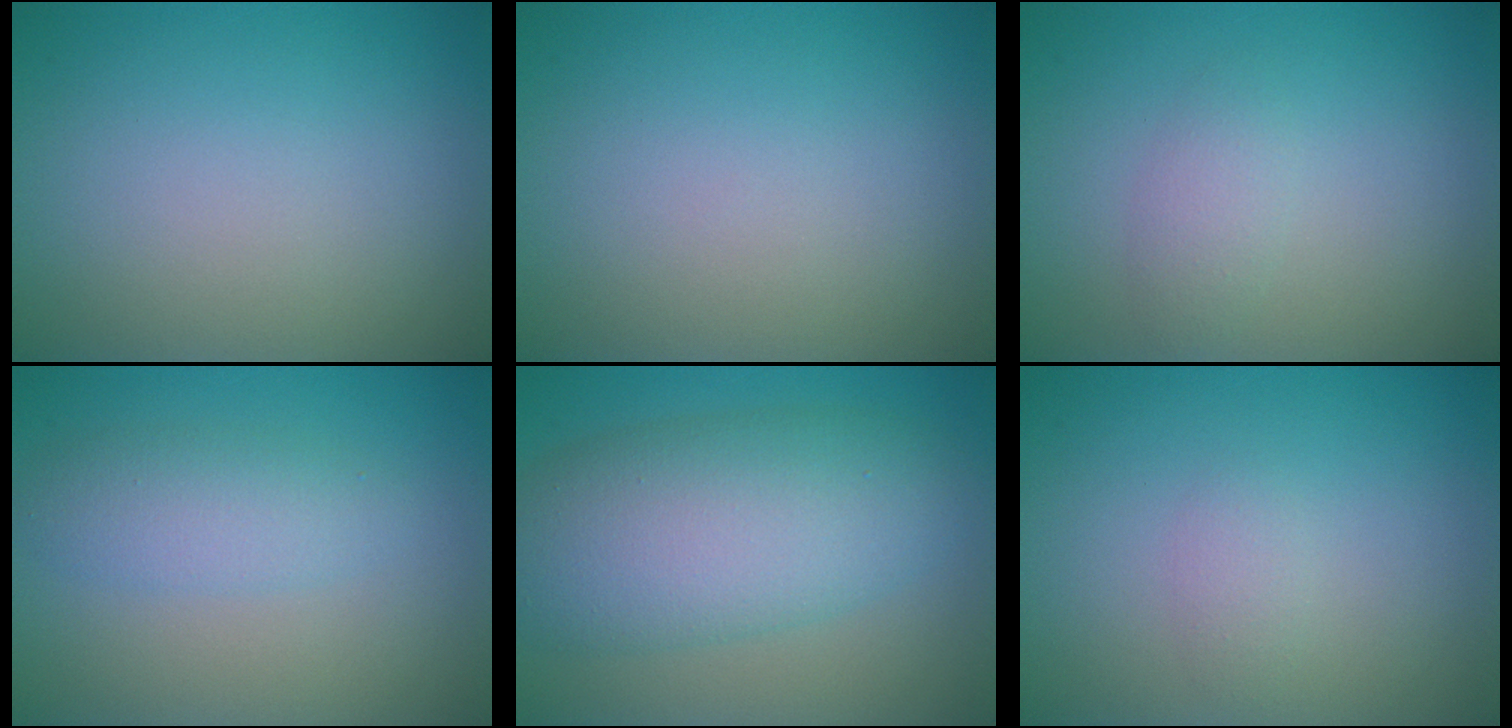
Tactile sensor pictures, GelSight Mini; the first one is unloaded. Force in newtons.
{"total": 0.0}
{"total": 1.6, "press": 1.6, "slide": 0.1}
{"total": 2.8, "press": 2.8, "slide": 0.1}
{"total": 8.7, "press": 8.7, "slide": 0.4}
{"total": 1.1, "press": 1.1, "slide": 0.0}